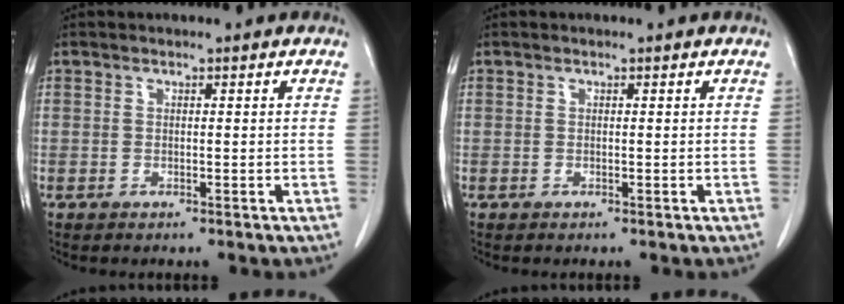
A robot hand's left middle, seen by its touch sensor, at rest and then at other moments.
{"total": 0.0}